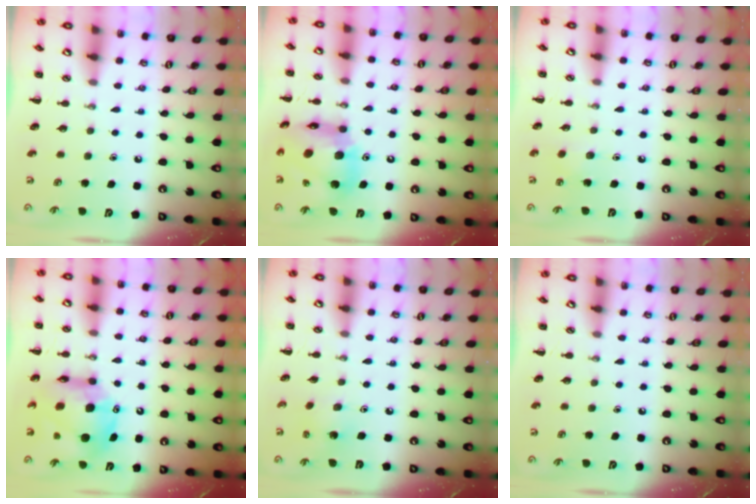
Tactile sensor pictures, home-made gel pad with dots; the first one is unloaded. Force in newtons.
{"total": 16.0, "press": 15.5, "slide": 3.7}
{"total": 2.5, "press": 2.3, "slide": 0.7}
{"total": 11.4, "press": 10.8, "slide": 3.5}
{"total": 2.1, "press": 2.0, "slide": 0.5}
{"total": 0.0}